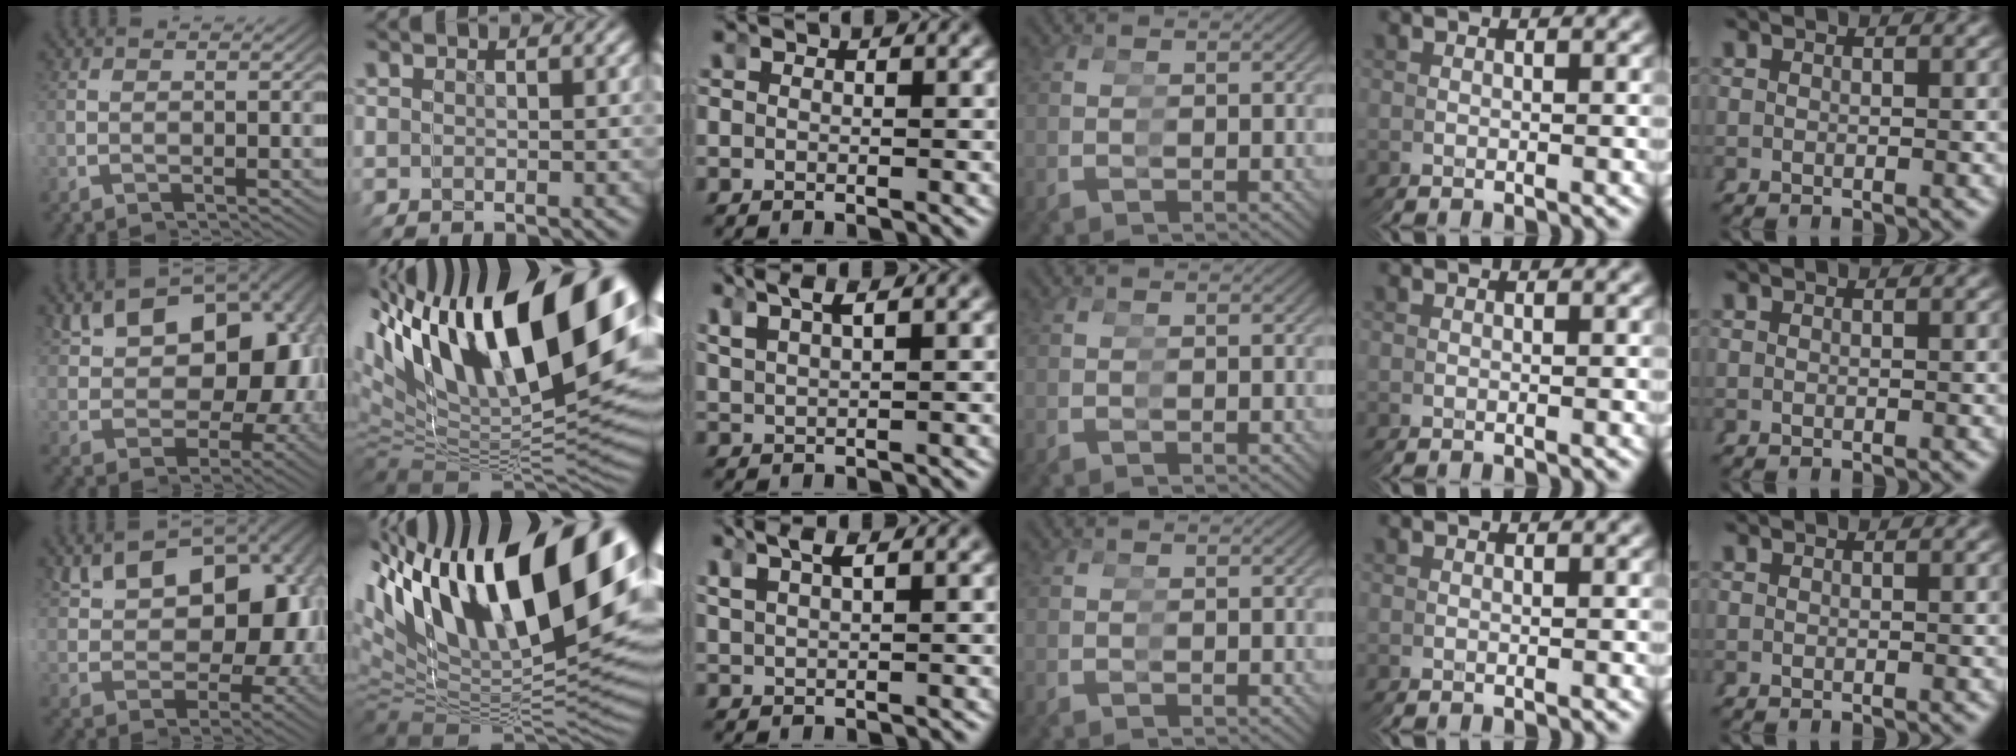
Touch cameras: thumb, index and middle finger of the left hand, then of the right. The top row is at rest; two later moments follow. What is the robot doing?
{"motion": "grasp_and_lifting", "object": "pipette"}